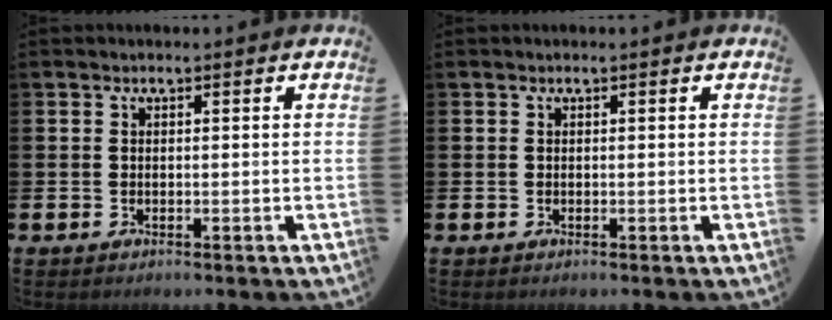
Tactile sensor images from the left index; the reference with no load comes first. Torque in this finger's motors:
{"motor_torque": [-0.07, -0.01, 0.02, -0.01]}